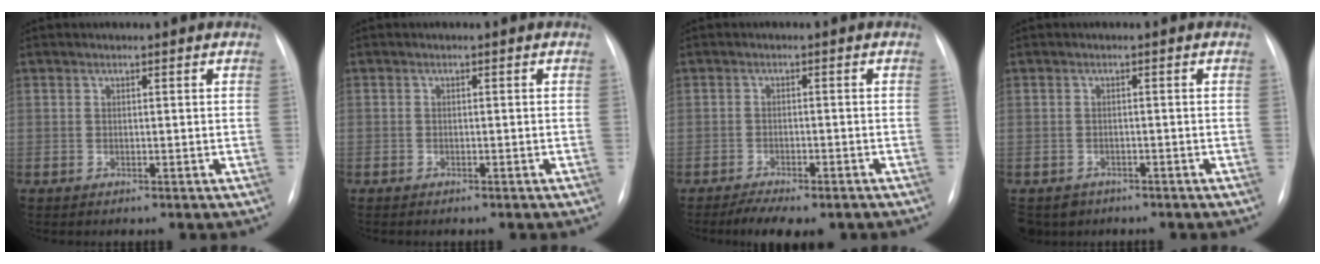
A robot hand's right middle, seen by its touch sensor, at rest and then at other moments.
{"total": 0.9, "force": [-0.7, 0.3, 0.4], "torque": [-0.002, 0.000, -0.007]}
{"total": 7.7, "force": [-6.1, 2.4, 4.1], "torque": [-0.053, -0.005, -0.083]}
{"total": 4.3, "force": [-3.1, 2.9, 0.4], "torque": [0.000, 0.004, -0.046]}